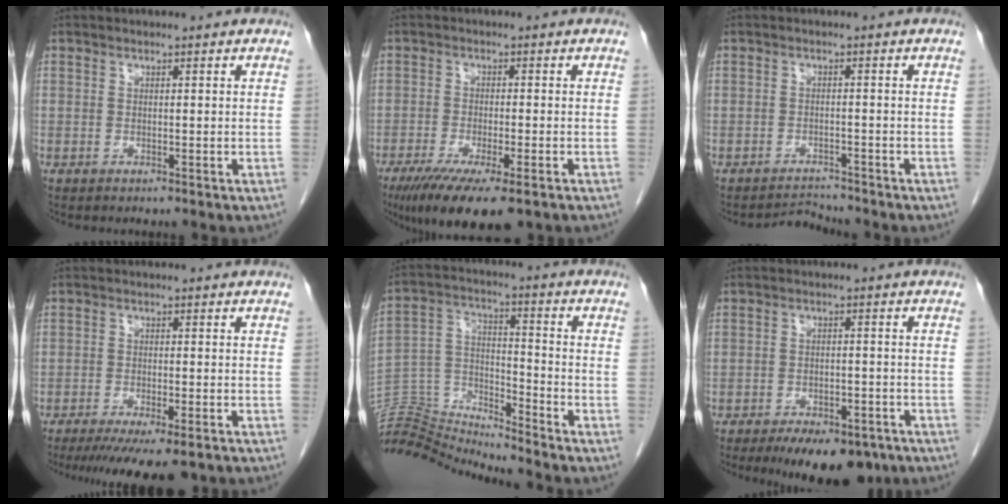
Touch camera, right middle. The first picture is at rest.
{"total": 11.0, "force": [-7.2, 2.2, 8.0], "torque": [-0.127, -0.025, -0.112]}
{"total": 2.5, "force": [-2.3, -0.1, -1.0], "torque": [0.016, -0.008, -0.034]}
{"total": 10.9, "force": [-8.7, 1.8, 6.3], "torque": [-0.088, -0.020, -0.125]}
{"total": 13.3, "force": [-13.3, -1.2, -0.1], "torque": [0.001, 0.045, -0.250]}
{"total": 11.6, "force": [-8.4, 4.8, 6.3], "torque": [-0.089, -0.005, -0.117]}